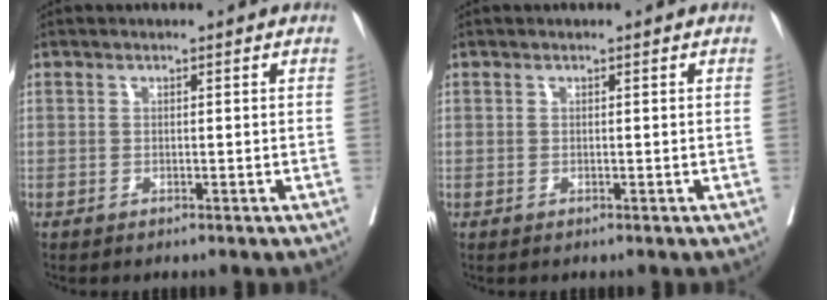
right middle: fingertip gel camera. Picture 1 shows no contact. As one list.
[{"total": 0.0}]